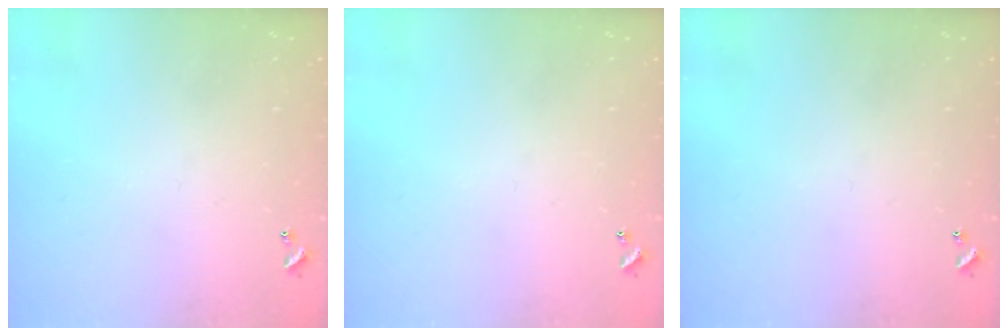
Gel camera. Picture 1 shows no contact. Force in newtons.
{"total": 0.0}
{"total": 0.0}